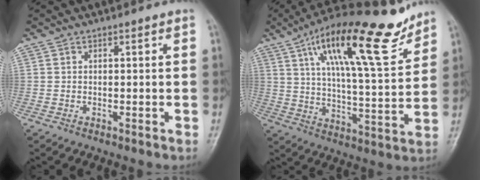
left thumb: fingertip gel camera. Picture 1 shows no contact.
{"total": 21.0, "force": [13.4, 5.3, 15.3], "torque": [-0.221, -0.048, 0.217]}